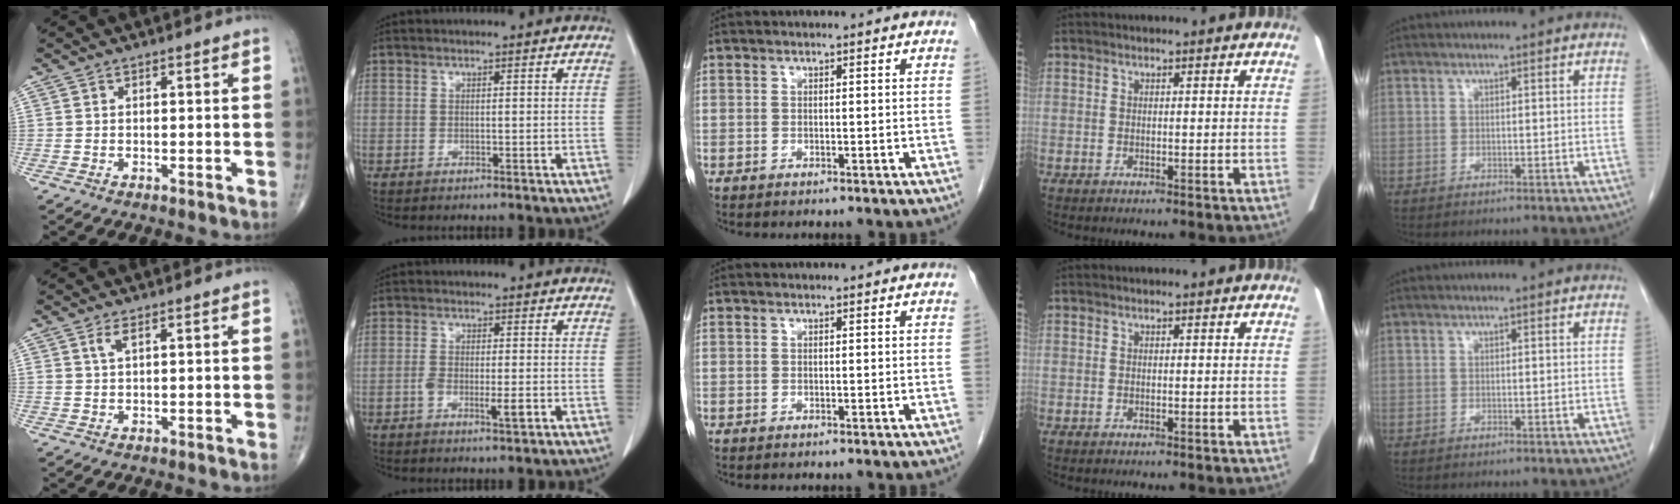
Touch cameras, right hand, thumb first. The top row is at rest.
{"thumb": {"total": 2.0, "force": [1.0, 0.7, 1.6], "torque": [-0.037, 0.000, 0.025]}, "index": {"total": 4.2, "force": [-1.4, 1.1, 3.8], "torque": [-0.065, -0.002, -0.020]}}